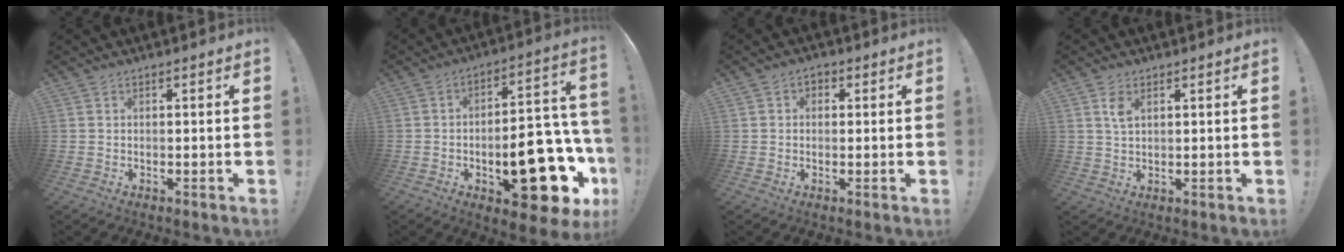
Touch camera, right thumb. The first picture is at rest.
{"total": 22.7, "force": [-7.8, 9.9, 18.9], "torque": [-0.241, 0.048, -0.107]}
{"total": 2.3, "force": [-0.2, 1.9, 1.3], "torque": [-0.023, 0.008, -0.003]}
{"total": 3.4, "force": [1.6, 1.5, 2.6], "torque": [-0.039, -0.005, 0.026]}